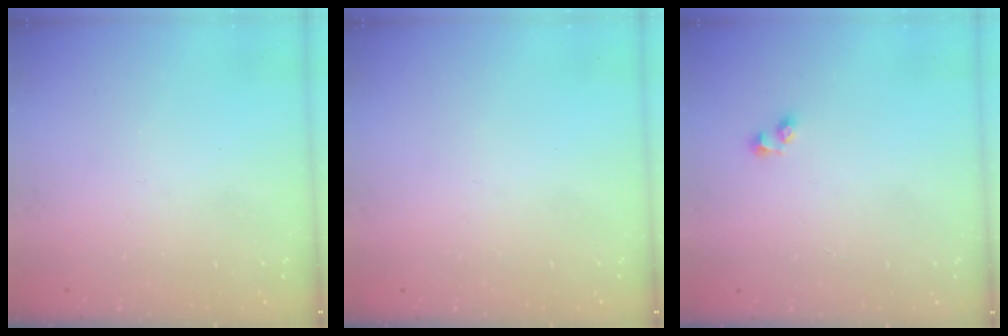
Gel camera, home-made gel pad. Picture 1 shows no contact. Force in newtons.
{"total": 0.0}
{"total": 2.6, "press": 2.3, "slide": 1.2}